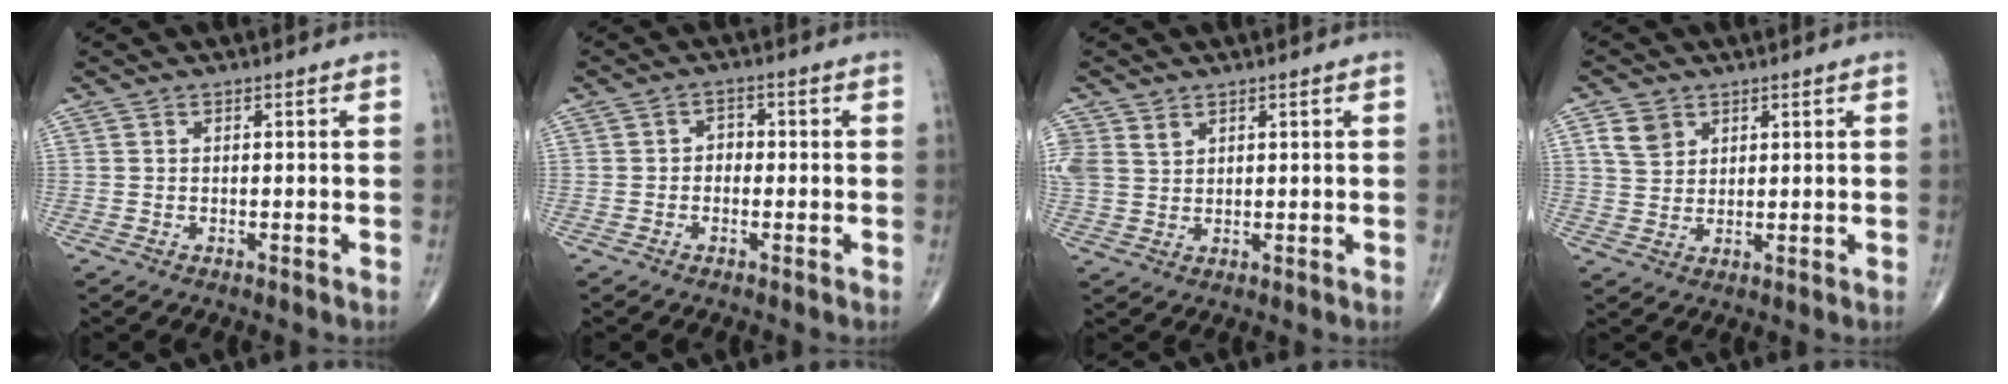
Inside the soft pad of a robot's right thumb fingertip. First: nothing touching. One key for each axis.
{"total": 2.1, "fx": -0.4, "fy": 1.7, "fz": 1.1, "tx": 0.000, "ty": 0.011, "tz": -0.015}
{"total": 4.9, "fx": 2.8, "fy": 3.6, "fz": 1.9, "tx": -0.036, "ty": -0.002, "tz": 0.066}
{"total": 4.7, "fx": 2.3, "fy": 3.5, "fz": 2.1, "tx": -0.028, "ty": -0.009, "tz": 0.049}